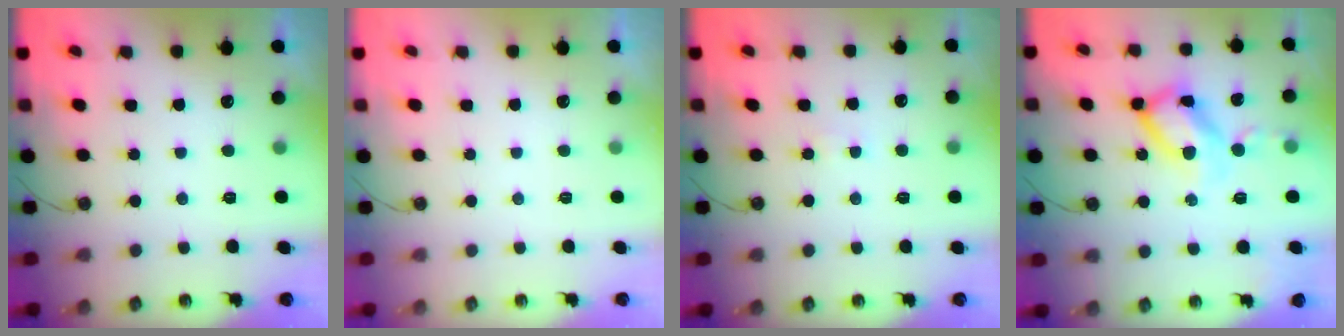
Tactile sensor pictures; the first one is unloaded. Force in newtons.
{"total": 0.0}
{"total": 1.7, "press": 1.7, "slide": 0.2}
{"total": 15.5, "press": 15.5, "slide": 1.2}